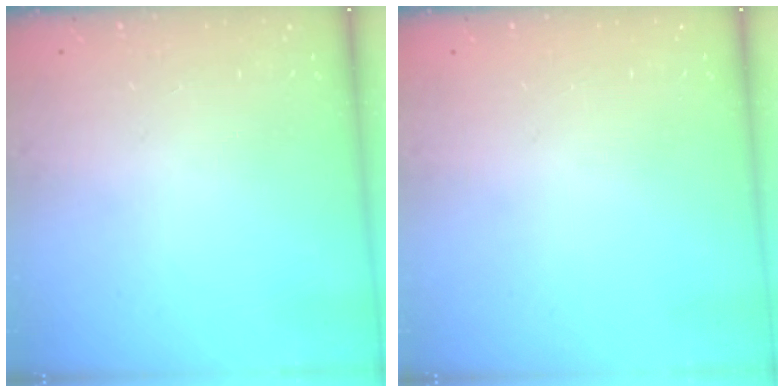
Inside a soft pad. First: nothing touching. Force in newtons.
{"total": 0.0}